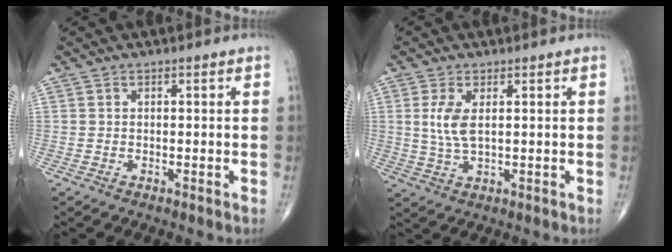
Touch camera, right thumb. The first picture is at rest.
{"total": 5.3, "force": [1.2, 2.2, 4.6], "torque": [-0.104, -0.006, 0.028]}